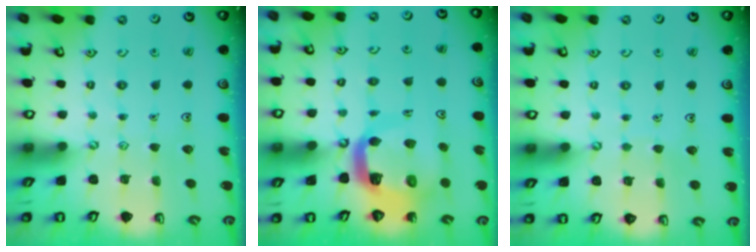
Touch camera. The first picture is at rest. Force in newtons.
{"total": 11.8, "press": 11.7, "slide": 1.4}
{"total": 1.3, "press": 1.3, "slide": 0.1}